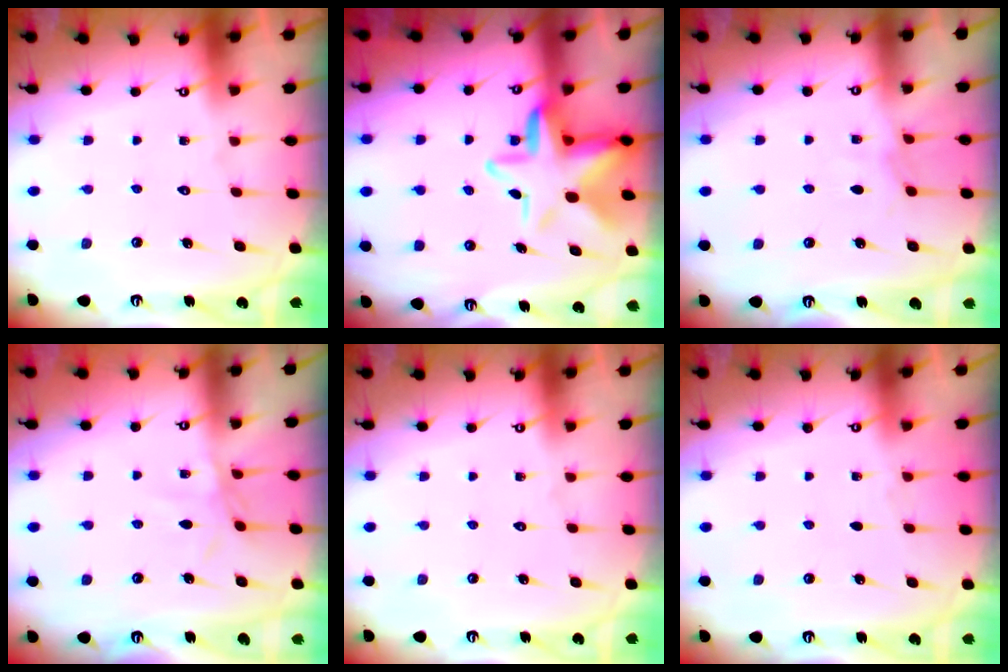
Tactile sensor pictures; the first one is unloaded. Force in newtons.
{"total": 11.3, "press": 11.1, "slide": 2.2}
{"total": 4.5, "press": 4.5, "slide": 0.6}
{"total": 3.0, "press": 3.0, "slide": 0.1}
{"total": 0.0}
{"total": 3.6, "press": 2.9, "slide": 2.1}